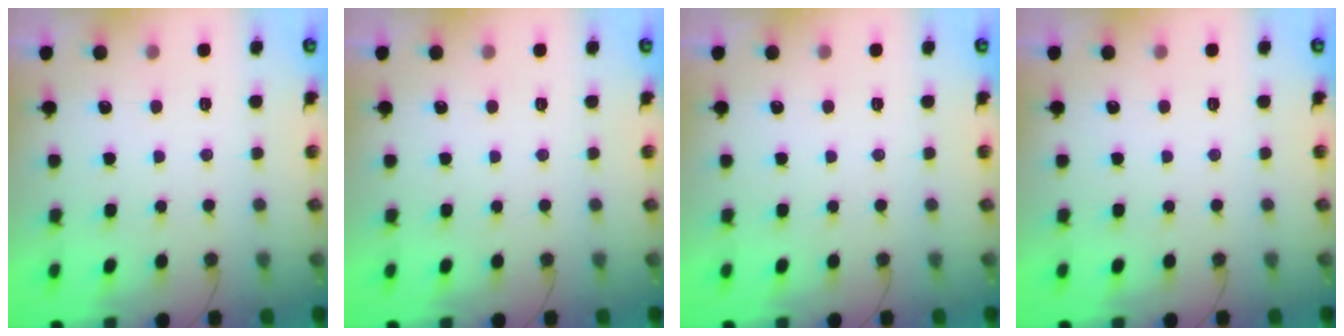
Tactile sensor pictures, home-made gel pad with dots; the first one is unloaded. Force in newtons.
{"total": 0.0}
{"total": 0.0}
{"total": 0.0}